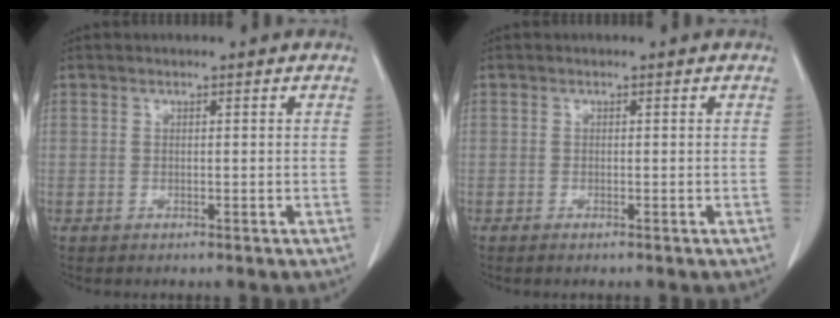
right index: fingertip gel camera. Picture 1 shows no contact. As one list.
[{"total": 0.6, "force": [-0.5, 0.0, 0.4], "torque": [-0.010, -0.002, -0.007]}]